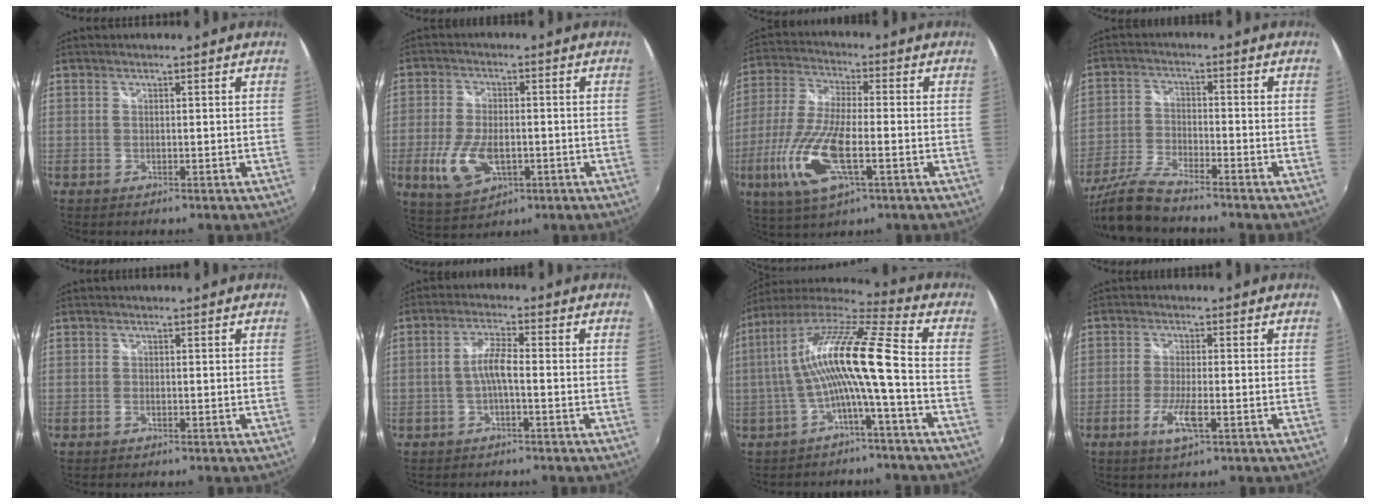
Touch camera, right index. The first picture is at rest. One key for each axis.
{"total": 10.0, "fx": -2.9, "fy": 5.3, "fz": 8.0, "tx": -0.175, "ty": -0.014, "tz": -0.047}
{"total": 15.4, "fx": -5.1, "fy": 4.8, "fz": 13.7, "tx": -0.300, "ty": -0.019, "tz": -0.100}
{"total": 8.9, "fx": -7.8, "fy": 0.7, "fz": 4.3, "tx": -0.101, "ty": -0.007, "tz": -0.157}
{"total": 0.6, "fx": -0.4, "fy": 0.4, "fz": 0.4, "tx": -0.007, "ty": -0.002, "tz": -0.008}
{"total": 4.0, "fx": -1.1, "fy": 0.5, "fz": 3.9, "tx": -0.079, "ty": 0.009, "tz": -0.022}
{"total": 13.5, "fx": -1.4, "fy": -0.2, "fz": 13.5, "tx": -0.250, "ty": 0.011, "tz": -0.025}
{"total": 5.3, "fx": -2.3, "fy": 0.8, "fz": 4.7, "tx": -0.100, "ty": -0.011, "tz": -0.045}